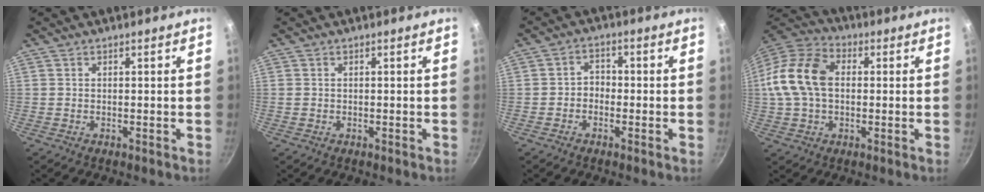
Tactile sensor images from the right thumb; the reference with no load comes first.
{"total": 0.6, "force": [0.0, 0.5, 0.2], "torque": [-0.003, 0.002, 0.001]}
{"total": 3.0, "force": [-1.1, 2.4, 1.5], "torque": [-0.007, 0.017, -0.024]}
{"total": 15.6, "force": [1.0, 10.8, 11.3], "torque": [-0.205, 0.033, 0.004]}